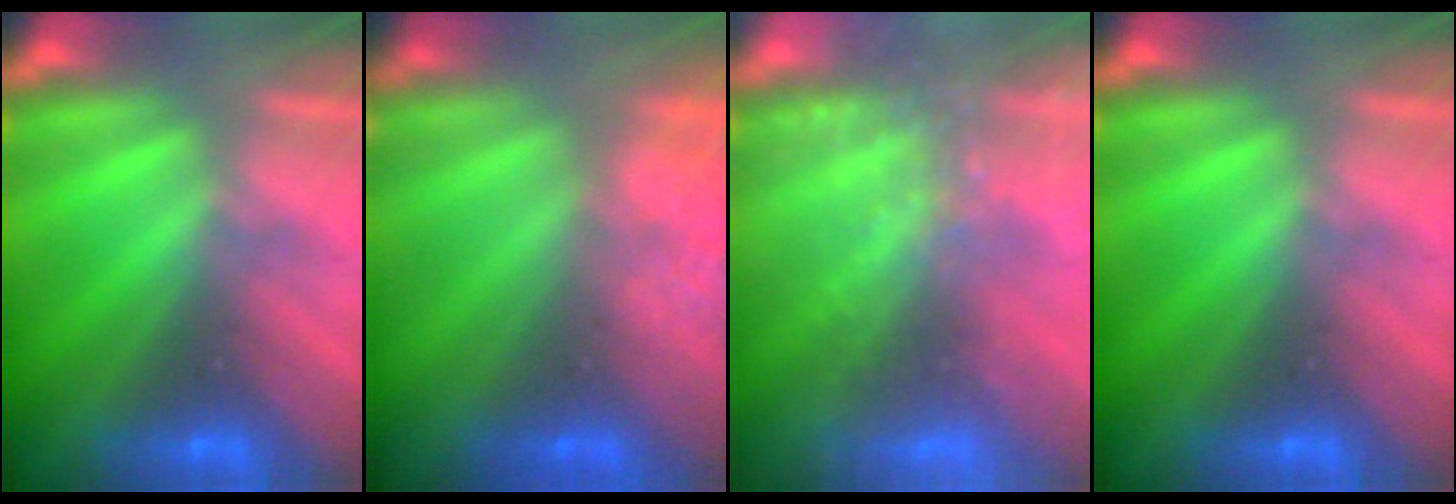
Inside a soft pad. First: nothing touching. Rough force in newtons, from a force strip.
{"total": 5.5}
{"total": 7.7}
{"total": 0.0}